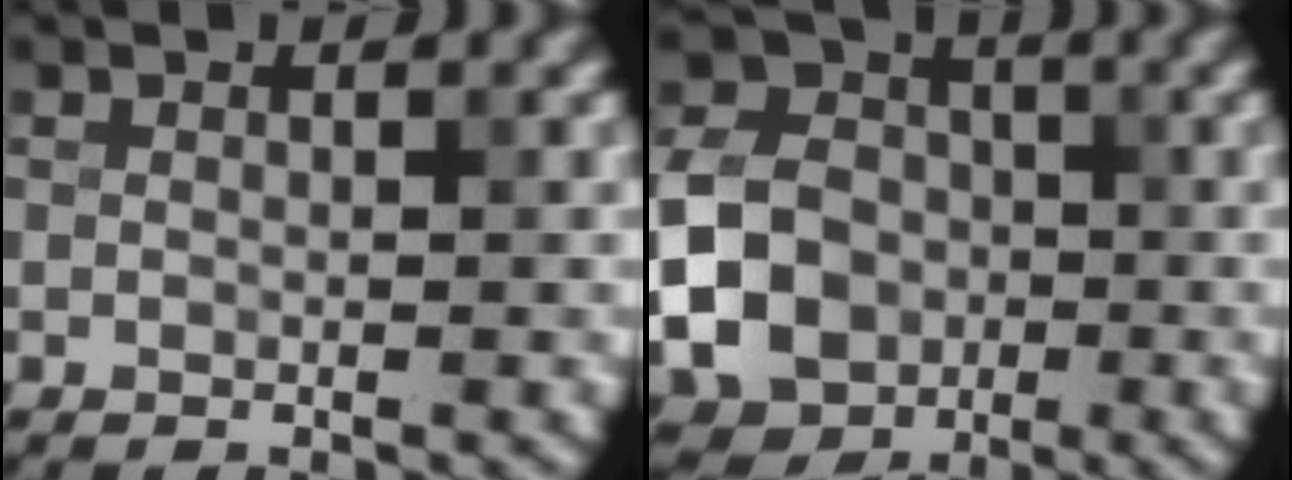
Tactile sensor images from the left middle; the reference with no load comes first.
{"total": 11.3, "force": [-2.3, 9.3, 6.0], "torque": [-0.131, -0.016, -0.050]}